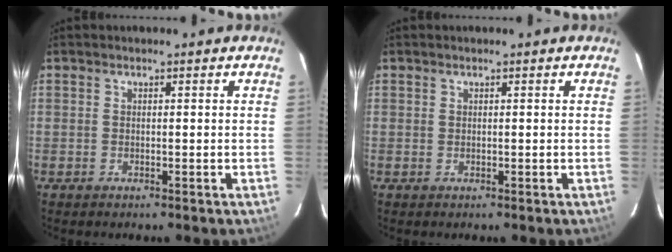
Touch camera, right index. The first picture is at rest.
{"total": 0.0}